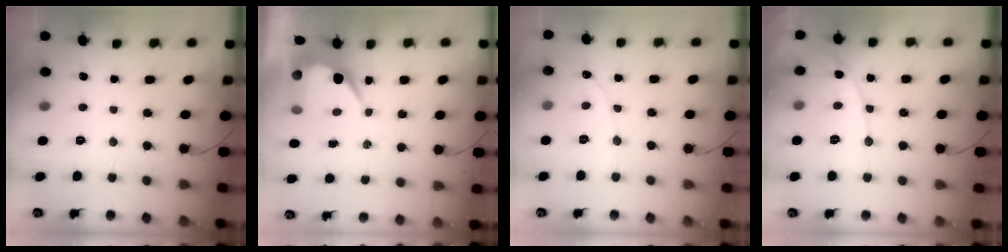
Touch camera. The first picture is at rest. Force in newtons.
{"total": 8.2, "press": 8.2, "slide": 0.4}
{"total": 2.3, "press": 2.3, "slide": 0.2}
{"total": 8.3, "press": 8.3, "slide": 0.3}